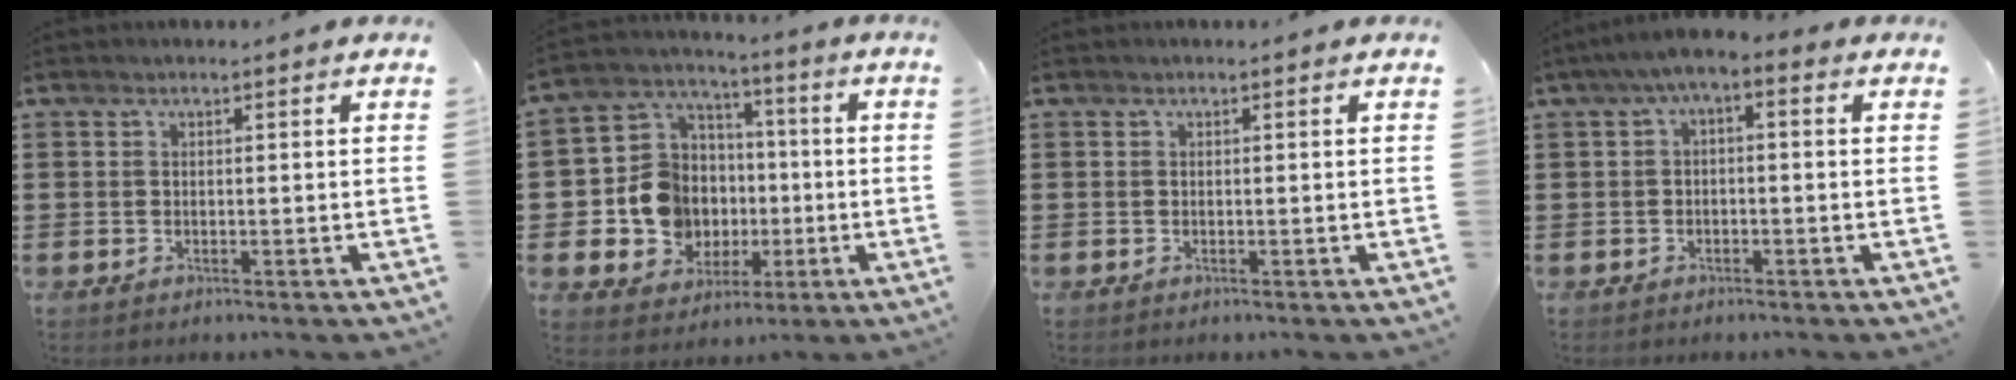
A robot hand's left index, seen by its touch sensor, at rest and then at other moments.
{"total": 10.7, "force": [-1.1, 10.1, 3.5], "torque": [-0.131, 0.003, -0.013]}
{"total": 0.0}
{"total": 2.7, "force": [-1.8, 0.5, 1.9], "torque": [-0.035, 0.003, -0.041]}